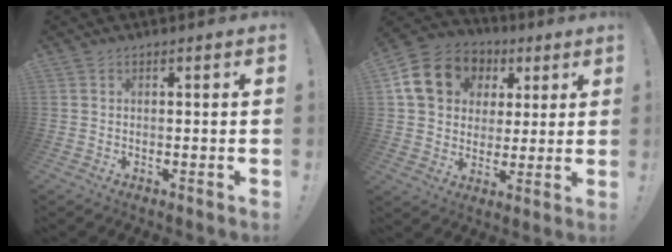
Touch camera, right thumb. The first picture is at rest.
{"total": 16.3, "force": [5.7, 13.2, 7.6], "torque": [-0.116, -0.008, 0.125]}